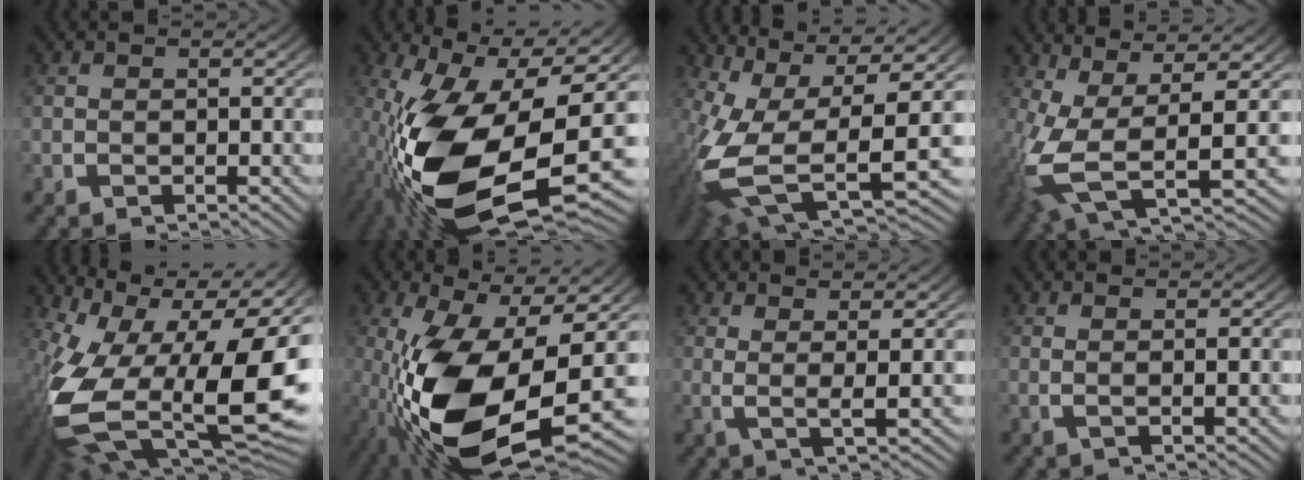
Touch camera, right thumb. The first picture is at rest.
{"total": 21.5, "force": [-2.7, 11.8, 17.8], "torque": [-0.359, -0.073, 0.001]}
{"total": 14.9, "force": [-0.6, 8.7, 12.0], "torque": [-0.255, -0.044, 0.015]}
{"total": 10.3, "force": [0.0, 5.5, 8.7], "torque": [-0.194, -0.033, 0.016]}
{"total": 23.5, "force": [-2.4, 14.0, 18.7], "torque": [-0.362, -0.091, 0.013]}
{"total": 18.4, "force": [-2.5, 9.7, 15.4], "torque": [-0.309, -0.066, -0.001]}
{"total": 2.9, "force": [1.6, 0.0, 2.4], "torque": [-0.051, -0.006, 0.032]}
{"total": 1.0, "force": [0.7, -0.2, 0.7], "torque": [-0.016, -0.004, 0.015]}